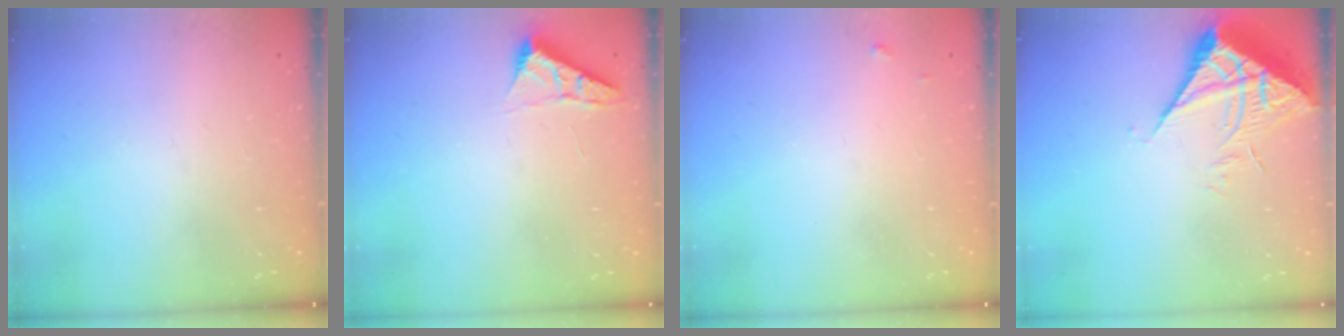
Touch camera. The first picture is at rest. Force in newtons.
{"total": 4.0, "press": 4.0, "slide": 0.5}
{"total": 3.5, "press": 3.5, "slide": 0.2}
{"total": 8.0, "press": 8.0, "slide": 0.8}